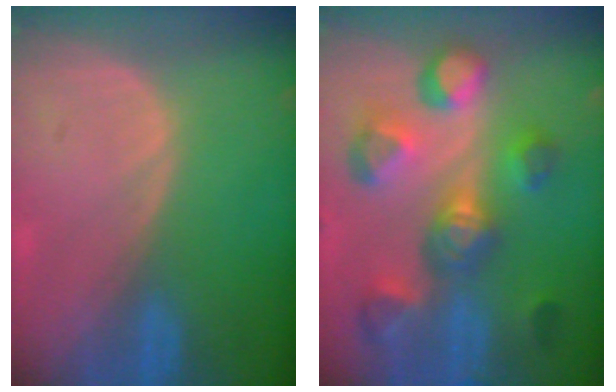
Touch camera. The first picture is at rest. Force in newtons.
{"total": 10.8, "press": 10.0, "slide": 4.1}